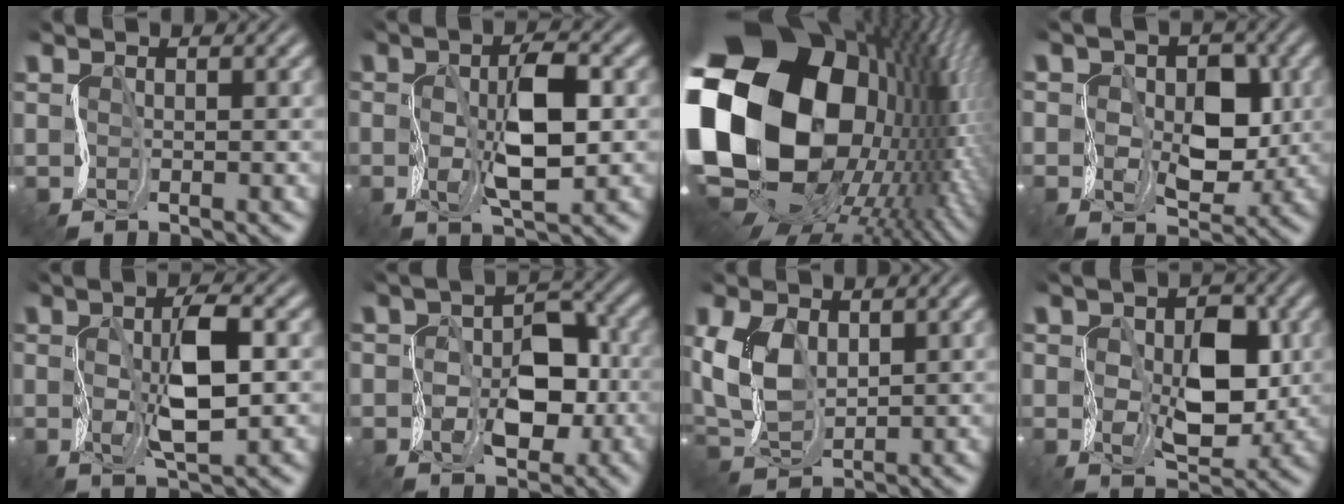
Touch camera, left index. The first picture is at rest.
{"total": 4.4, "force": [-0.2, 1.4, 4.2], "torque": [-0.098, -0.003, 0.000]}
{"total": 21.4, "force": [0.2, 15.3, 15.0], "torque": [-0.335, -0.056, 0.035]}
{"total": 4.5, "force": [-0.3, 3.3, 3.1], "torque": [-0.068, -0.012, 0.003]}
{"total": 4.2, "force": [-0.1, 1.1, 4.0], "torque": [-0.096, -0.002, 0.001]}
{"total": 5.0, "force": [-1.3, 3.5, 3.4], "torque": [-0.065, -0.005, -0.015]}
{"total": 4.2, "force": [0.9, 2.7, 3.1], "torque": [-0.103, 0.003, 0.023]}
{"total": 5.2, "force": [-0.3, 3.5, 3.9], "torque": [-0.087, -0.013, 0.005]}